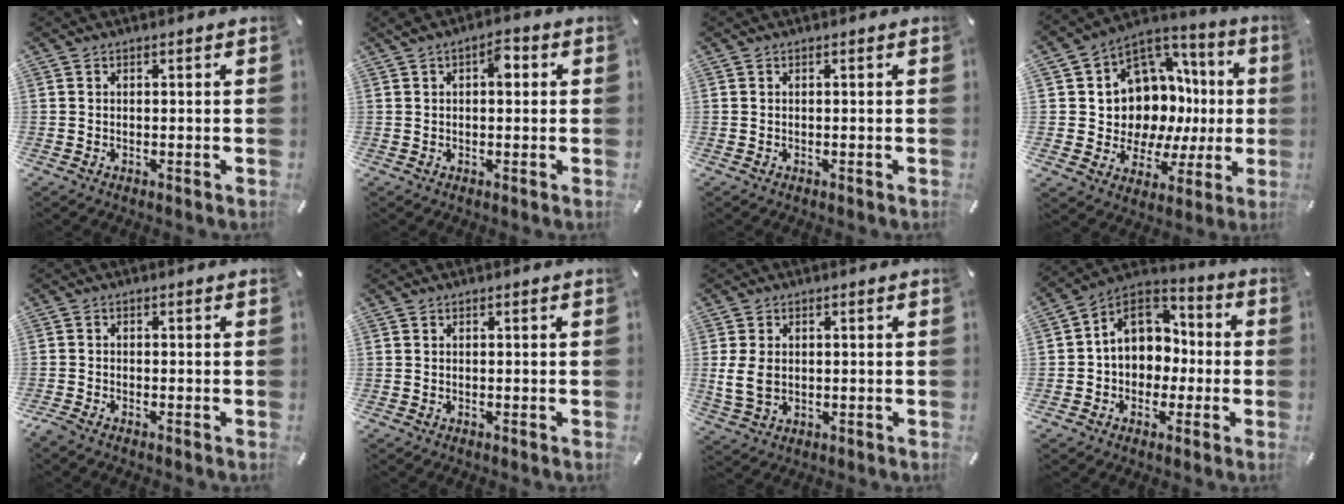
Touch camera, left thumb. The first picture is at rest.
{"total": 4.4, "force": [1.2, 2.4, 3.5], "torque": [-0.048, 0.003, 0.012]}
{"total": 0.0}
{"total": 12.6, "force": [2.6, 11.6, 4.3], "torque": [-0.064, -0.054, 0.072]}
{"total": 1.5, "force": [-1.3, 0.3, 0.6], "torque": [-0.010, 0.003, -0.025]}
{"total": 0.0}
{"total": 6.2, "force": [0.2, 4.5, 4.2], "torque": [-0.090, 0.001, 0.003]}
{"total": 10.7, "force": [1.2, 9.5, 4.8], "torque": [-0.093, 0.006, 0.026]}